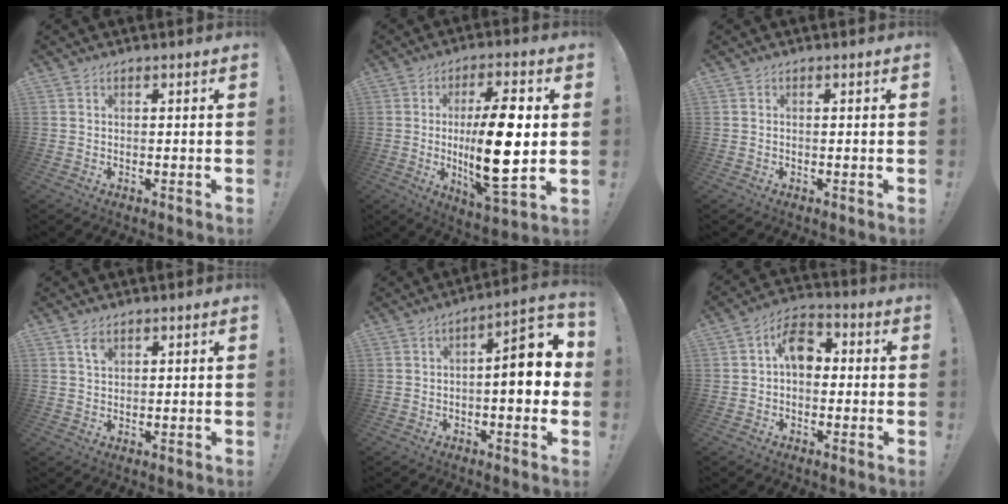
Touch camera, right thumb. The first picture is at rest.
{"total": 18.0, "force": [0.2, 4.7, 17.3], "torque": [-0.306, -0.011, -0.007]}
{"total": 0.0}
{"total": 2.9, "force": [1.7, 1.5, 1.8], "torque": [-0.032, -0.003, 0.030]}
{"total": 11.2, "force": [-0.2, 4.1, 10.4], "torque": [-0.130, 0.001, -0.009]}
{"total": 8.8, "force": [0.9, 6.0, 6.5], "torque": [-0.097, 0.016, 0.019]}